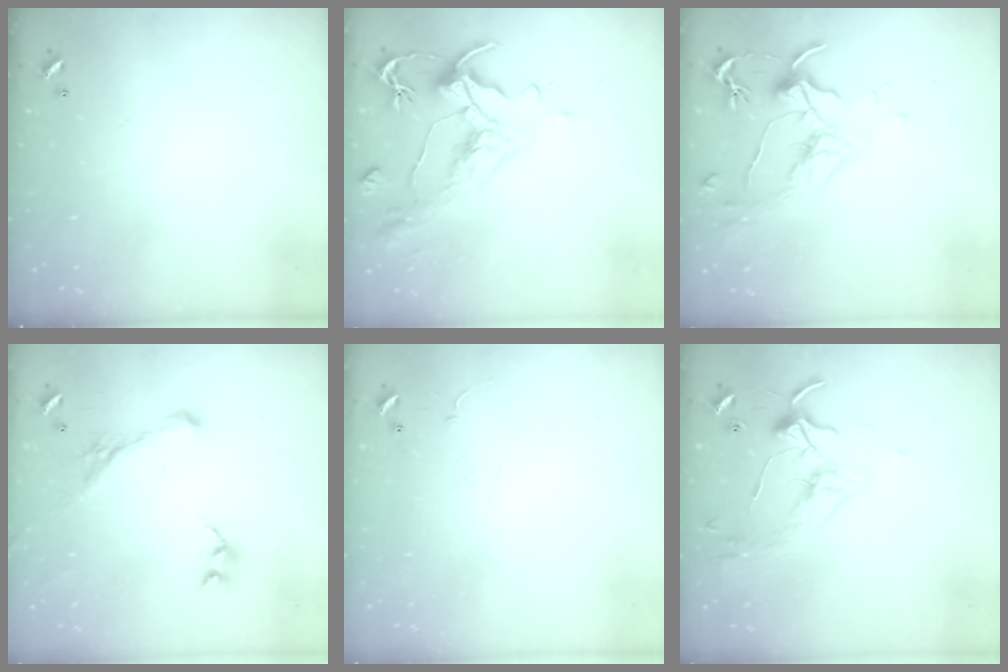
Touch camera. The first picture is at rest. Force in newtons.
{"total": 1.8, "press": 1.2, "slide": 1.4}
{"total": 1.7, "press": 1.5, "slide": 0.9}
{"total": 1.3, "press": 0.5, "slide": 1.2}
{"total": 6.3, "press": 6.3, "slide": 0.7}
{"total": 3.5, "press": 3.4, "slide": 0.7}